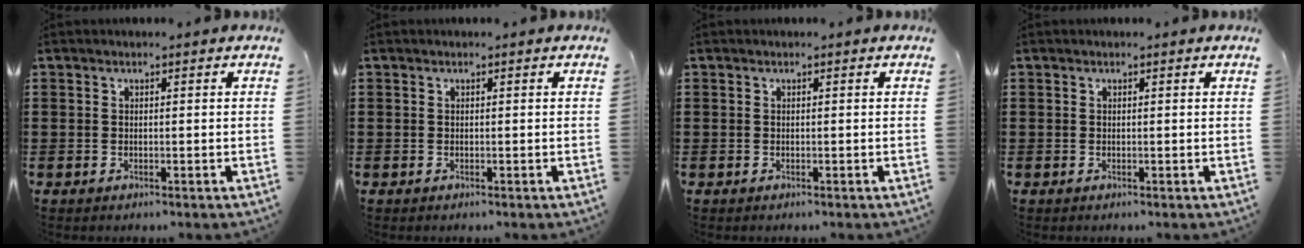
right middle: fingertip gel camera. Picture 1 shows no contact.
{"total": 0.0}
{"total": 0.0}
{"total": 0.0}